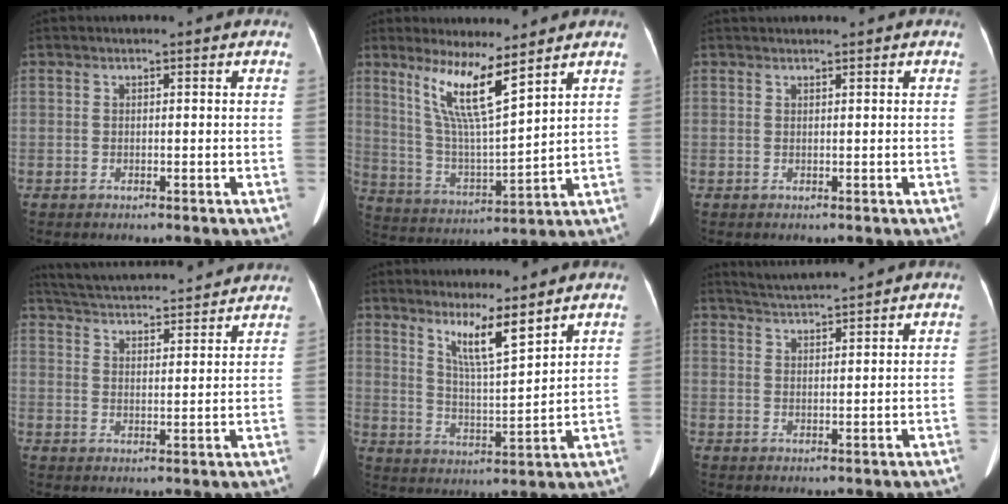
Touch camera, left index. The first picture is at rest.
{"total": 10.1, "force": [6.5, 0.4, 7.7], "torque": [-0.152, -0.011, 0.132]}
{"total": 2.4, "force": [2.3, 0.3, 0.7], "torque": [-0.005, 0.026, 0.035]}
{"total": 20.2, "force": [18.8, 2.9, 6.7], "torque": [-0.120, 0.030, 0.263]}
{"total": 7.1, "force": [5.2, 0.0, 4.9], "torque": [-0.094, -0.019, 0.099]}
{"total": 5.1, "force": [4.9, -1.1, 0.9], "torque": [-0.022, 0.015, 0.086]}